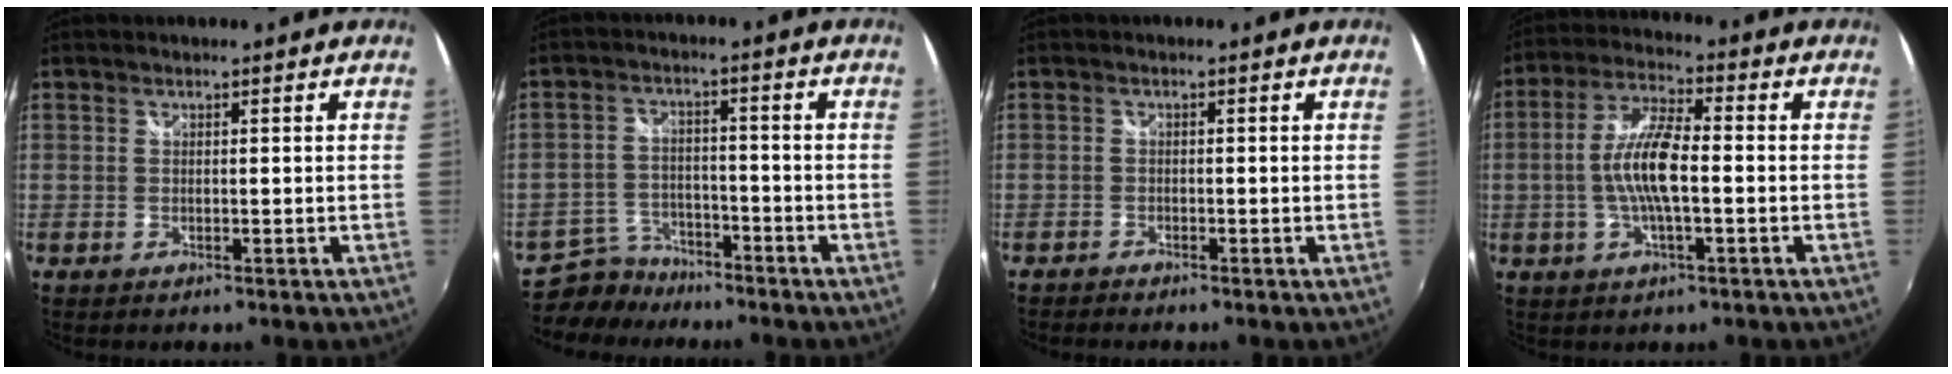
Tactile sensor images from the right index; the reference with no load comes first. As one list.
[{"total": 6.8, "force": [-5.9, 3.3, 0.5], "torque": [-0.028, 0.011, -0.102]}, {"total": 1.4, "force": [-1.4, 0.4, 0.1], "torque": [-0.011, -0.004, -0.027]}, {"total": 8.6, "force": [-0.8, 2.7, 8.1], "torque": [-0.159, 0.005, -0.018]}]